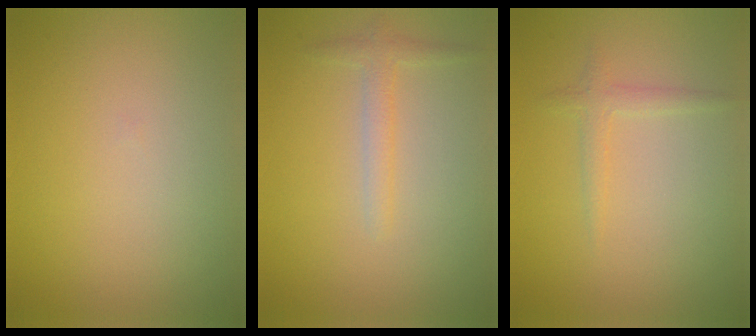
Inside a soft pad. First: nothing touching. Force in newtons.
{"total": 1.6, "press": 1.6, "slide": 0.1}
{"total": 1.4, "press": 1.4, "slide": 0.1}